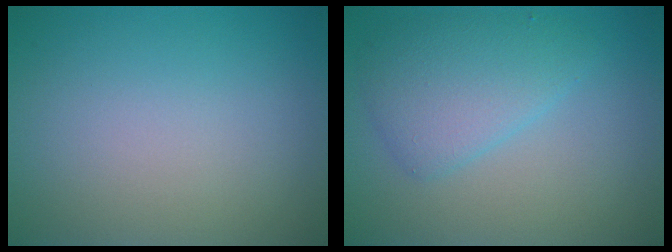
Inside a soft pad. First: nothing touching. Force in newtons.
{"total": 3.9, "press": 3.9, "slide": 0.1}